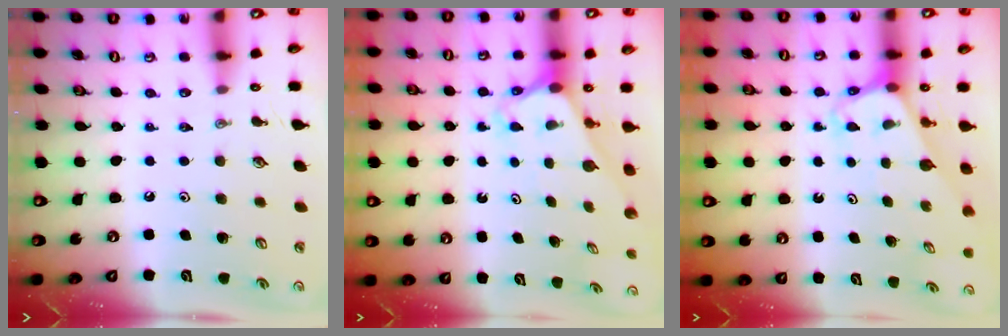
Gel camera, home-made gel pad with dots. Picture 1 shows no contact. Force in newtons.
{"total": 2.2, "press": 2.2, "slide": 0.2}
{"total": 3.0, "press": 3.0, "slide": 0.2}